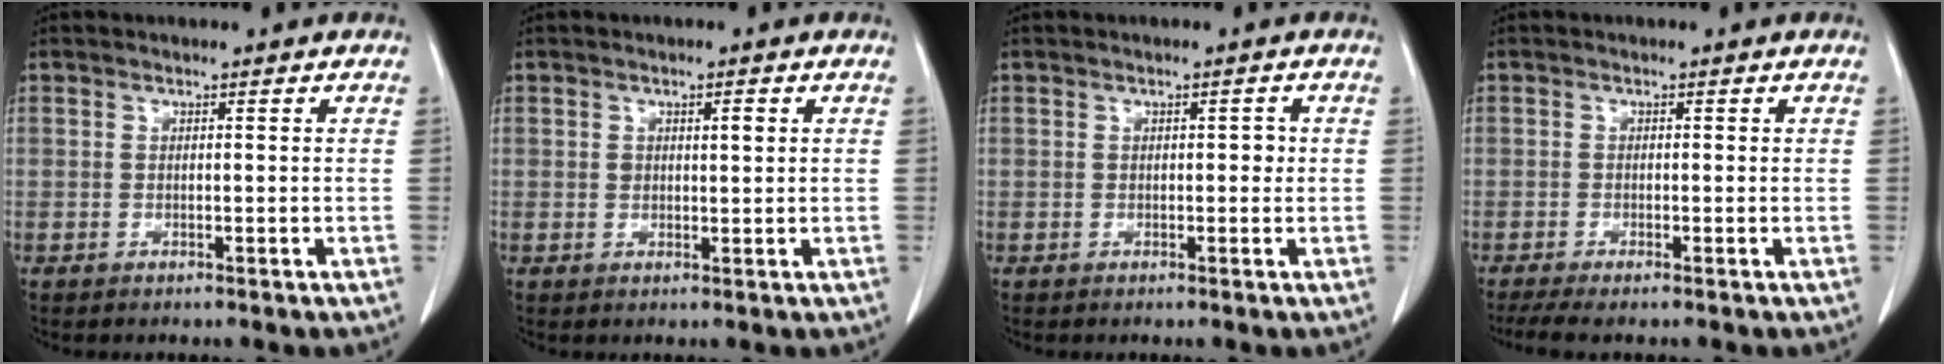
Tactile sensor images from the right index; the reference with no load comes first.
{"total": 1.9, "force": [0.6, 0.9, 1.5], "torque": [-0.026, 0.002, 0.011]}
{"total": 1.2, "force": [0.1, 0.7, 1.0], "torque": [-0.009, 0.007, 0.000]}
{"total": 2.9, "force": [-2.0, 0.4, 2.1], "torque": [-0.041, -0.008, -0.037]}